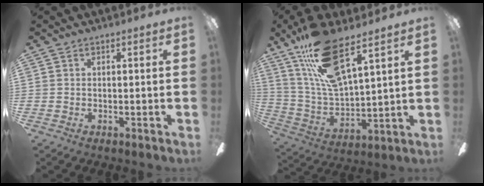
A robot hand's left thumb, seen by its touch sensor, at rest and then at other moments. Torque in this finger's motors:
{"motor_torque": [0.37, 0.47, 1.16, -1.61, 0.20]}